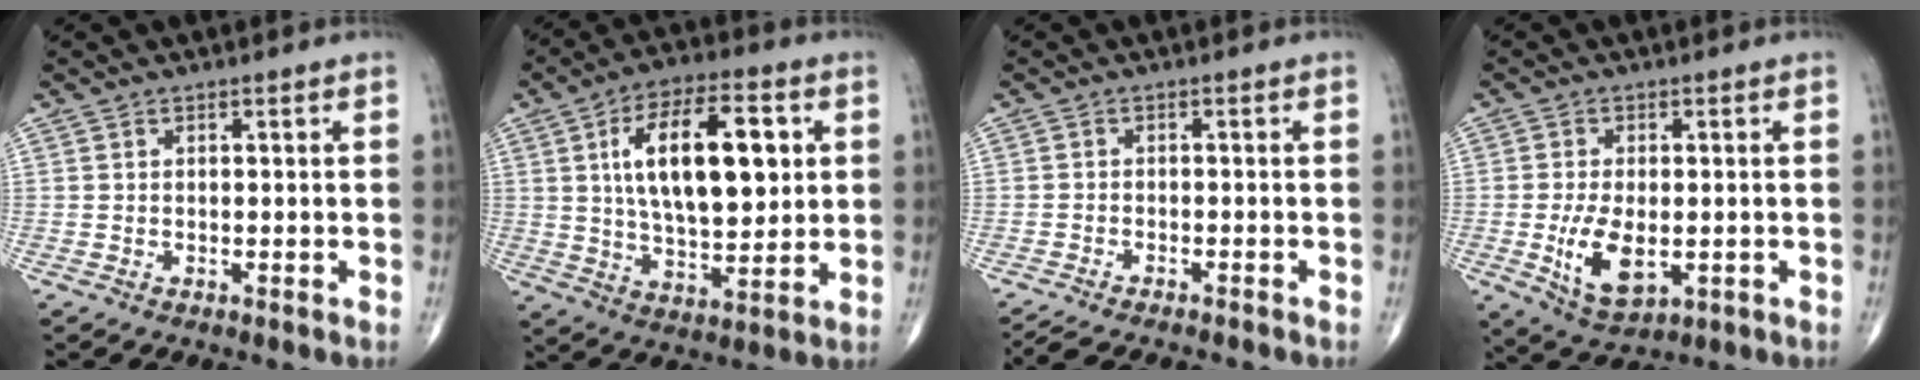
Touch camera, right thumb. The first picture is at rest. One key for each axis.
{"total": 19.0, "fx": 4.2, "fy": 8.8, "fz": 16.3, "tx": -0.246, "ty": -0.005, "tz": 0.070}
{"total": 7.4, "fx": -6.8, "fy": 1.1, "fz": 2.9, "tx": -0.049, "ty": 0.015, "tz": -0.104}
{"total": 8.8, "fx": -1.6, "fy": 4.7, "fz": 7.3, "tx": -0.129, "ty": -0.013, "tz": -0.017}